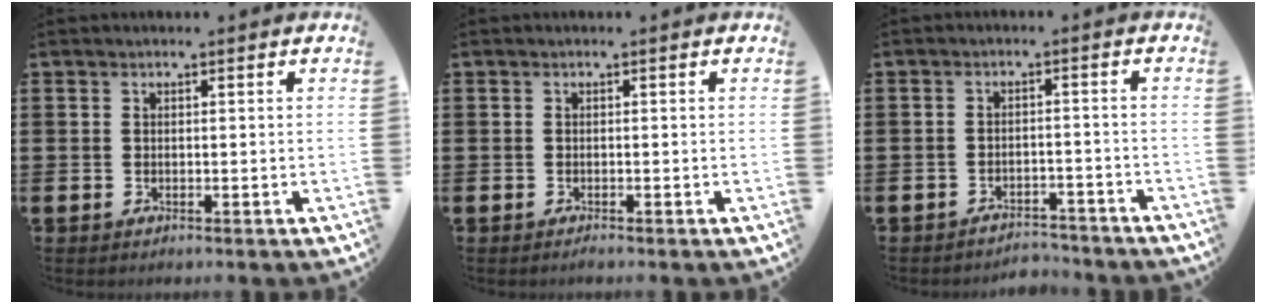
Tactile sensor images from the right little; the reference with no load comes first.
{"total": 0.0}
{"total": 2.8, "force": [-2.7, 0.2, -0.2], "torque": [-0.004, 0.004, -0.060]}